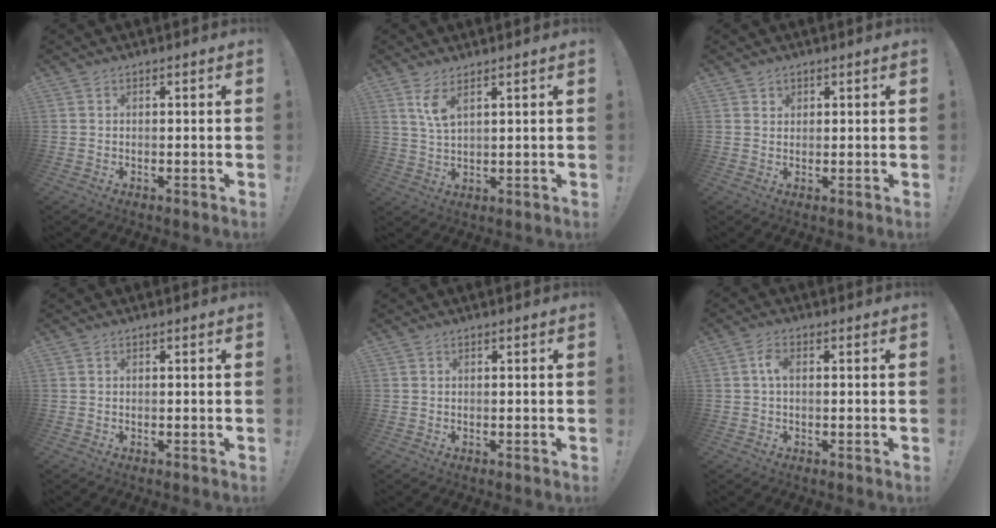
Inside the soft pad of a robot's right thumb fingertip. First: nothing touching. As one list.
[{"total": 5.1, "force": [3.1, 1.4, 3.8], "torque": [-0.065, -0.018, 0.052]}, {"total": 1.6, "force": [1.2, 1.1, 0.1], "torque": [0.013, -0.010, 0.018]}, {"total": 0.0}, {"total": 0.0}, {"total": 3.5, "force": [0.3, 1.8, 2.9], "torque": [-0.047, 0.008, 0.003]}]